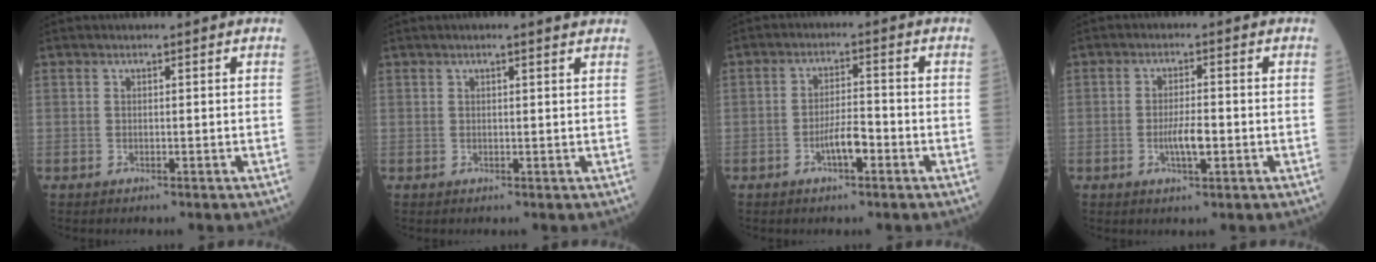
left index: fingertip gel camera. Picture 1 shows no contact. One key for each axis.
{"total": 2.3, "fx": 1.8, "fy": 0.0, "fz": 1.4, "tx": -0.024, "ty": 0.011, "tz": 0.018}
{"total": 4.4, "fx": -2.2, "fy": 1.1, "fz": 3.7, "tx": -0.068, "ty": 0.001, "tz": -0.043}
{"total": 4.0, "fx": -1.2, "fy": 0.9, "fz": 3.7, "tx": -0.072, "ty": -0.004, "tz": -0.022}